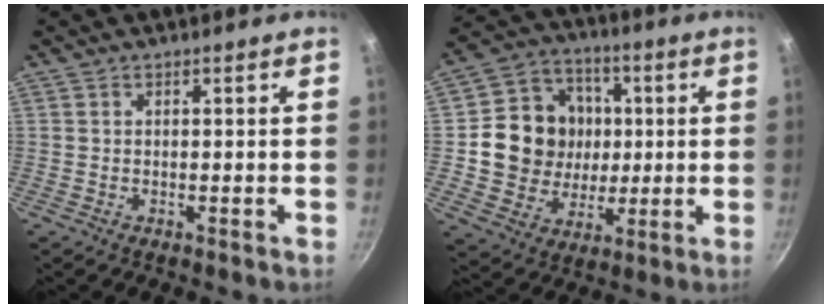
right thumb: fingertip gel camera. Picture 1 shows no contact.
{"total": 15.8, "force": [1.1, 14.3, 6.7], "torque": [-0.088, 0.016, 0.020]}